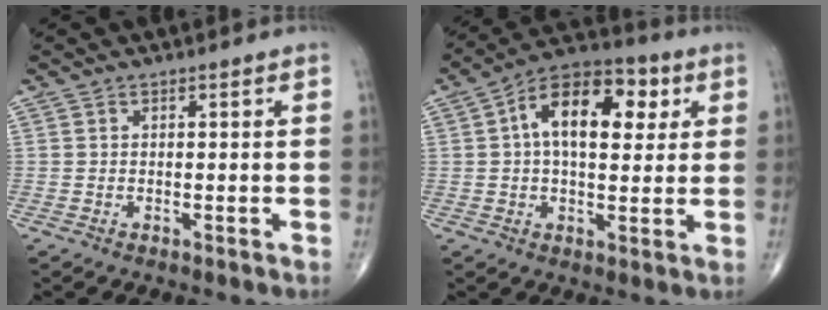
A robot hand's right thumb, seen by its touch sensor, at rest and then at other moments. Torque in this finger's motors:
{"motor_torque": [-0.81, 0.99, 1.03, 0.23, 0.31]}